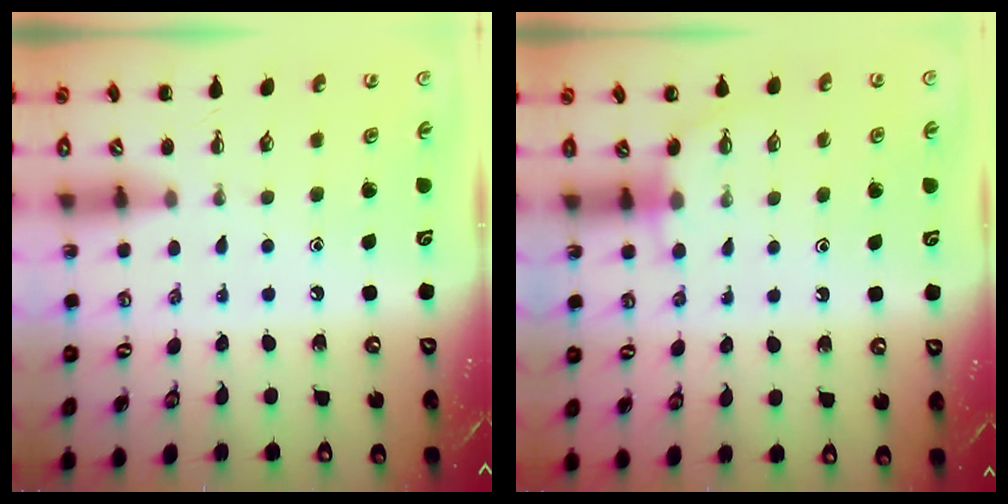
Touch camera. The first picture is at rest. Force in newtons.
{"total": 3.8, "press": 3.7, "slide": 1.1}